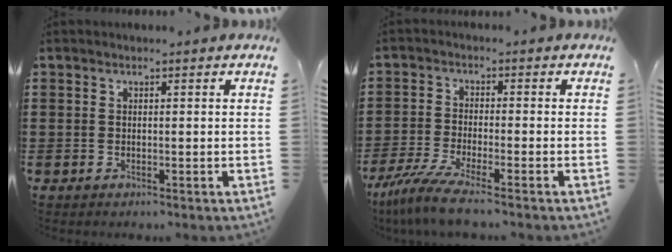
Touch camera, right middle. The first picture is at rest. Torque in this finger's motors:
{"motor_torque": [1.34, -0.80, 0.19, 0.05]}